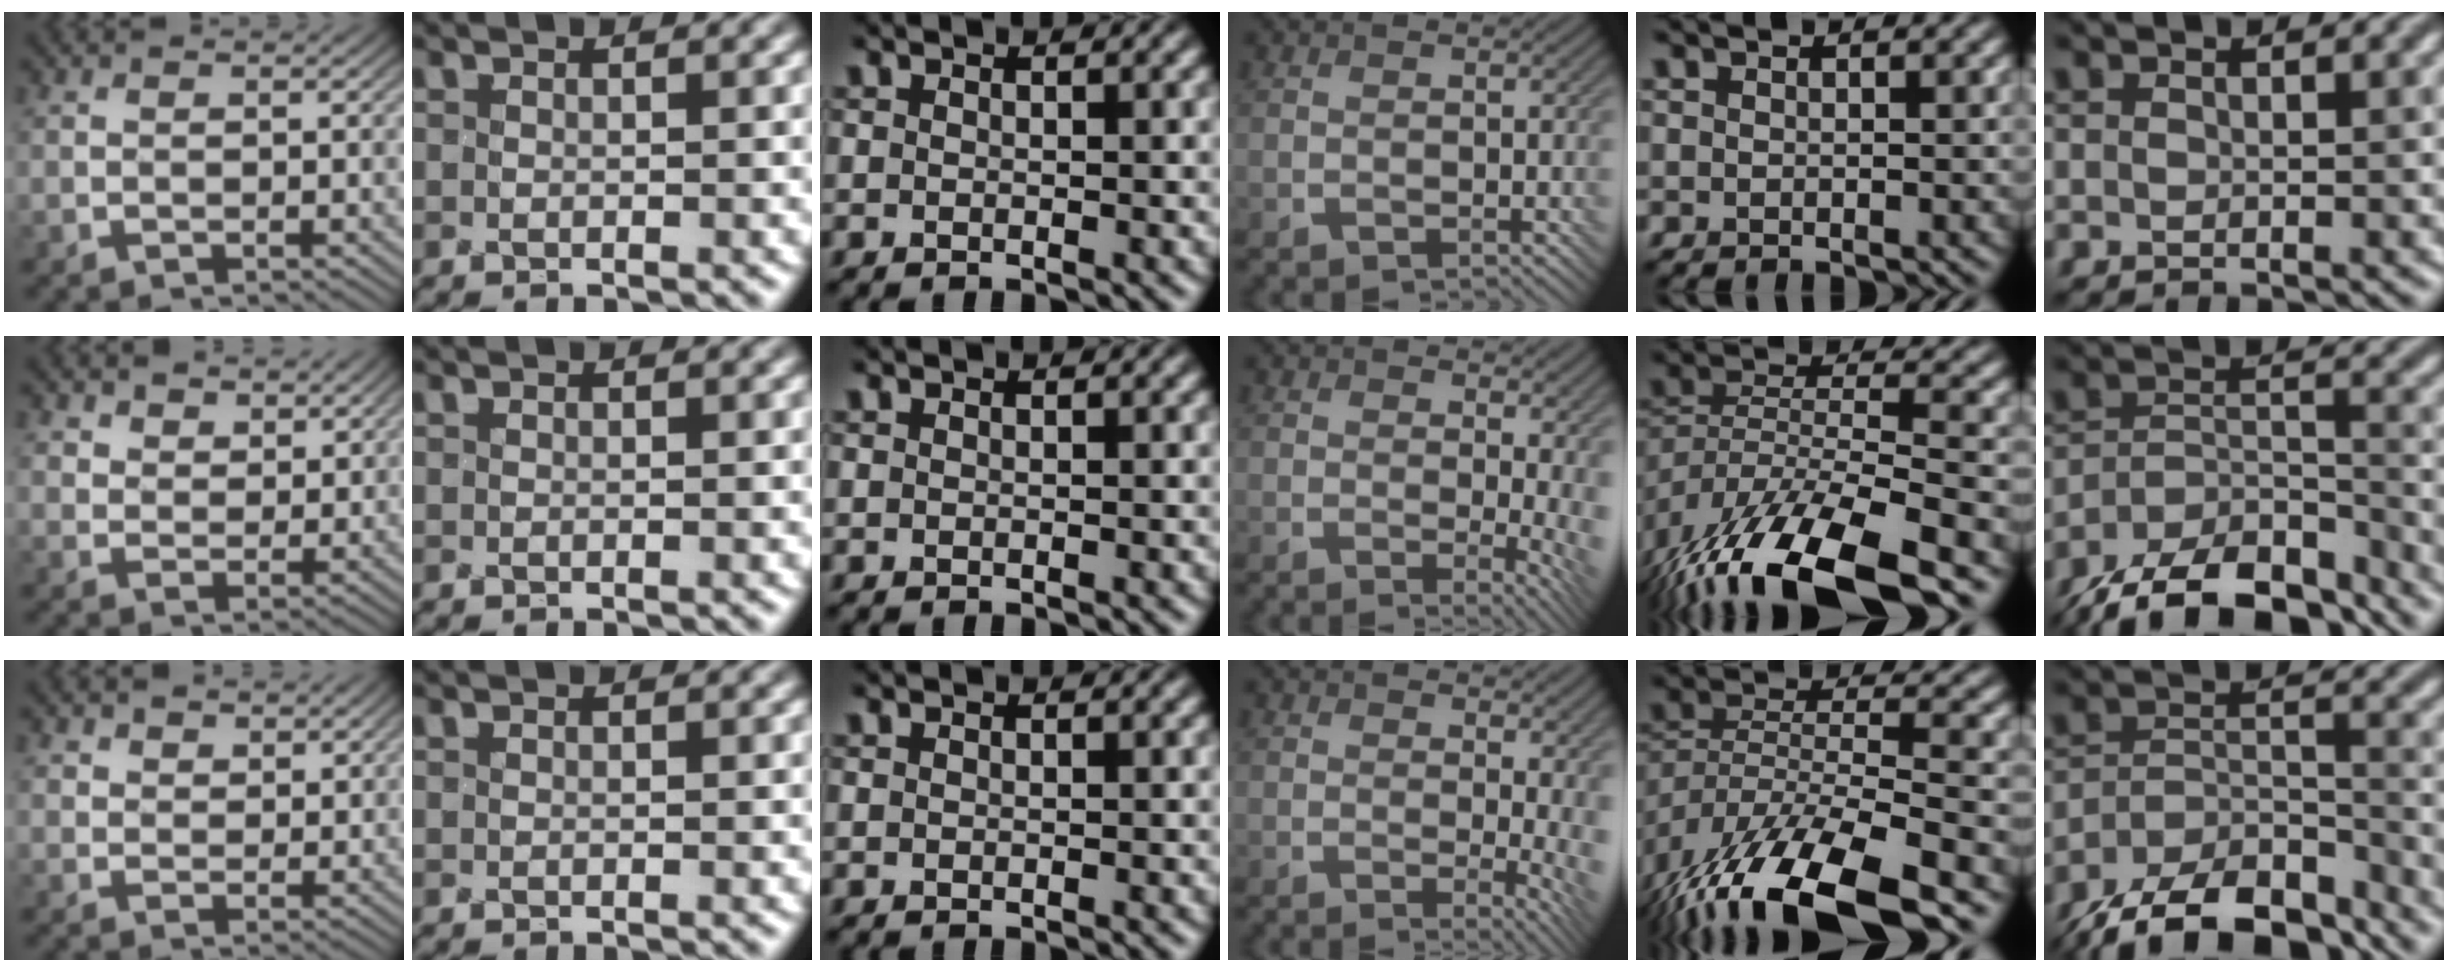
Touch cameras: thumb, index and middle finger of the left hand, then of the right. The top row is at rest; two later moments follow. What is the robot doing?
{"motion": "screw", "object": "bottle cap"}